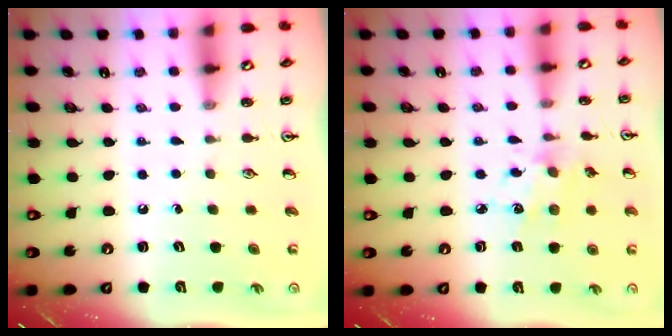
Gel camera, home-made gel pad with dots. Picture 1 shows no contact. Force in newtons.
{"total": 7.2, "press": 7.2, "slide": 0.4}